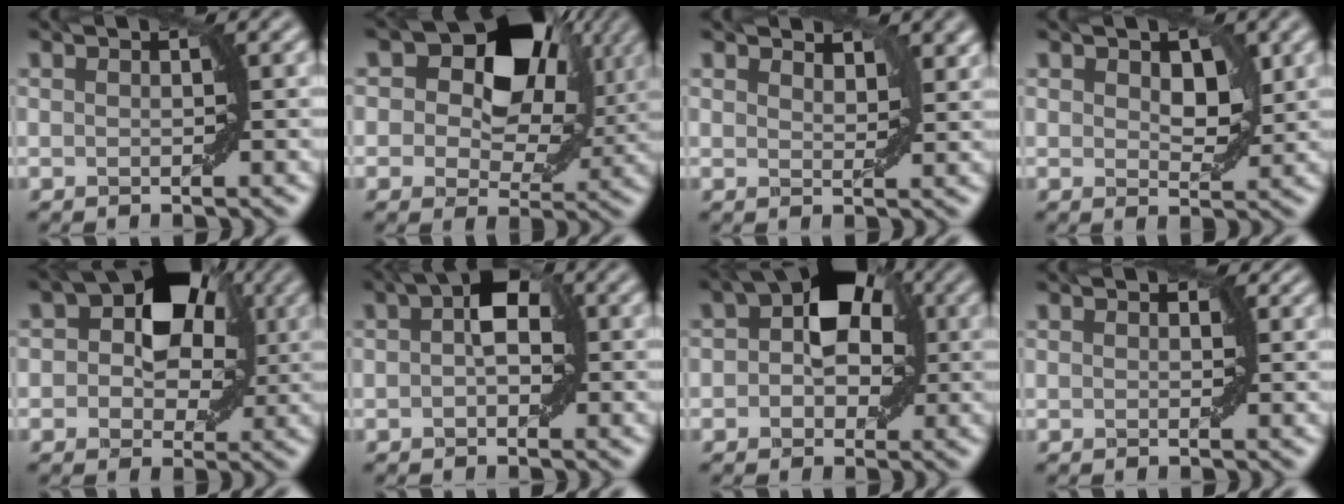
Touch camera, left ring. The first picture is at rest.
{"total": 11.8, "force": [4.2, 7.6, 8.0], "torque": [-0.100, 0.013, 0.046]}
{"total": 2.3, "force": [2.0, 0.7, 0.7], "torque": [-0.013, 0.001, 0.031]}
{"total": 3.1, "force": [0.8, 1.9, 2.3], "torque": [-0.038, -0.004, 0.016]}
{"total": 8.7, "force": [2.1, 6.1, 5.9], "torque": [-0.058, 0.030, -0.001]}
{"total": 4.0, "force": [0.7, 2.3, 3.2], "torque": [-0.040, 0.012, 0.000]}
{"total": 6.9, "force": [1.3, 4.7, 5.0], "torque": [-0.055, 0.018, 0.001]}
{"total": 1.1, "force": [0.5, 0.7, 0.7], "torque": [-0.002, -0.001, 0.005]}